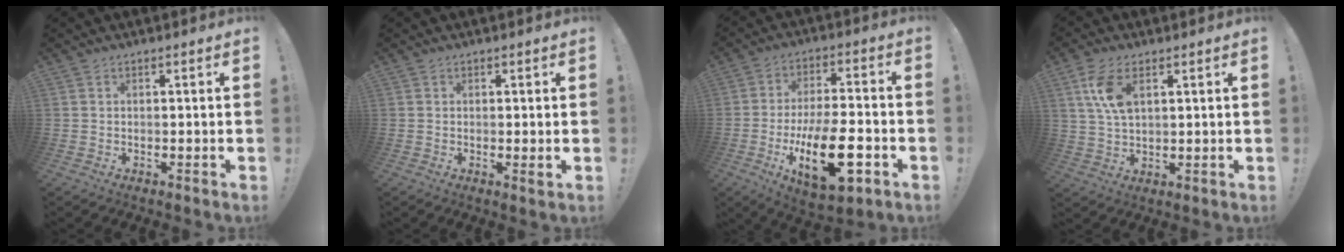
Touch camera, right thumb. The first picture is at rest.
{"total": 1.4, "force": [0.5, 0.1, 1.3], "torque": [-0.008, -0.007, 0.005]}
{"total": 21.2, "force": [-6.9, 9.1, 17.9], "torque": [-0.298, 0.026, -0.103]}
{"total": 8.9, "force": [3.7, 4.4, 6.8], "torque": [-0.136, -0.007, 0.068]}